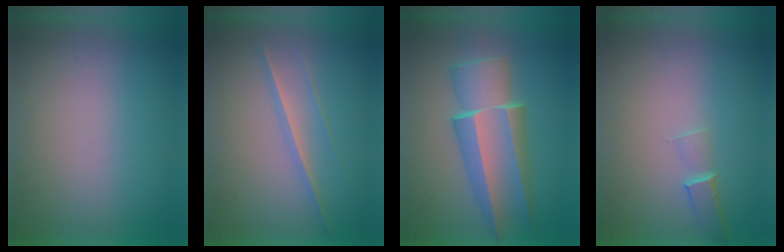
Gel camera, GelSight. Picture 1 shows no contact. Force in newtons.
{"total": 1.3}
{"total": 6.4}
{"total": 1.1}